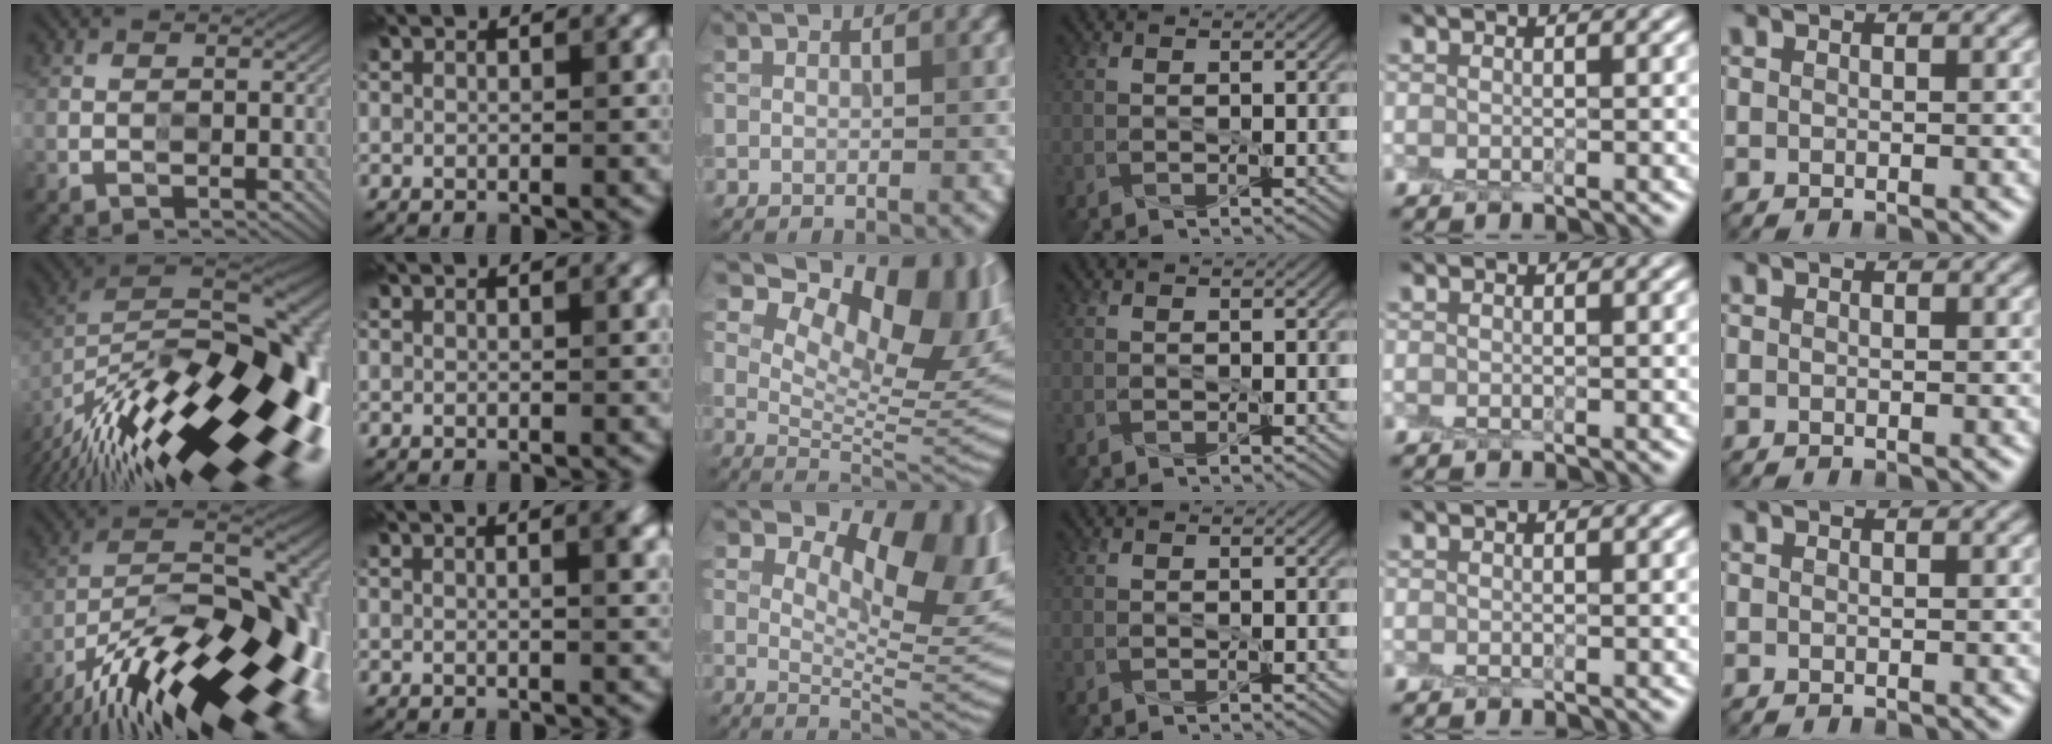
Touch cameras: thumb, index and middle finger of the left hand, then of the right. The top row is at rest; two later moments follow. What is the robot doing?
{"motion": "peel", "object": "cling film"}